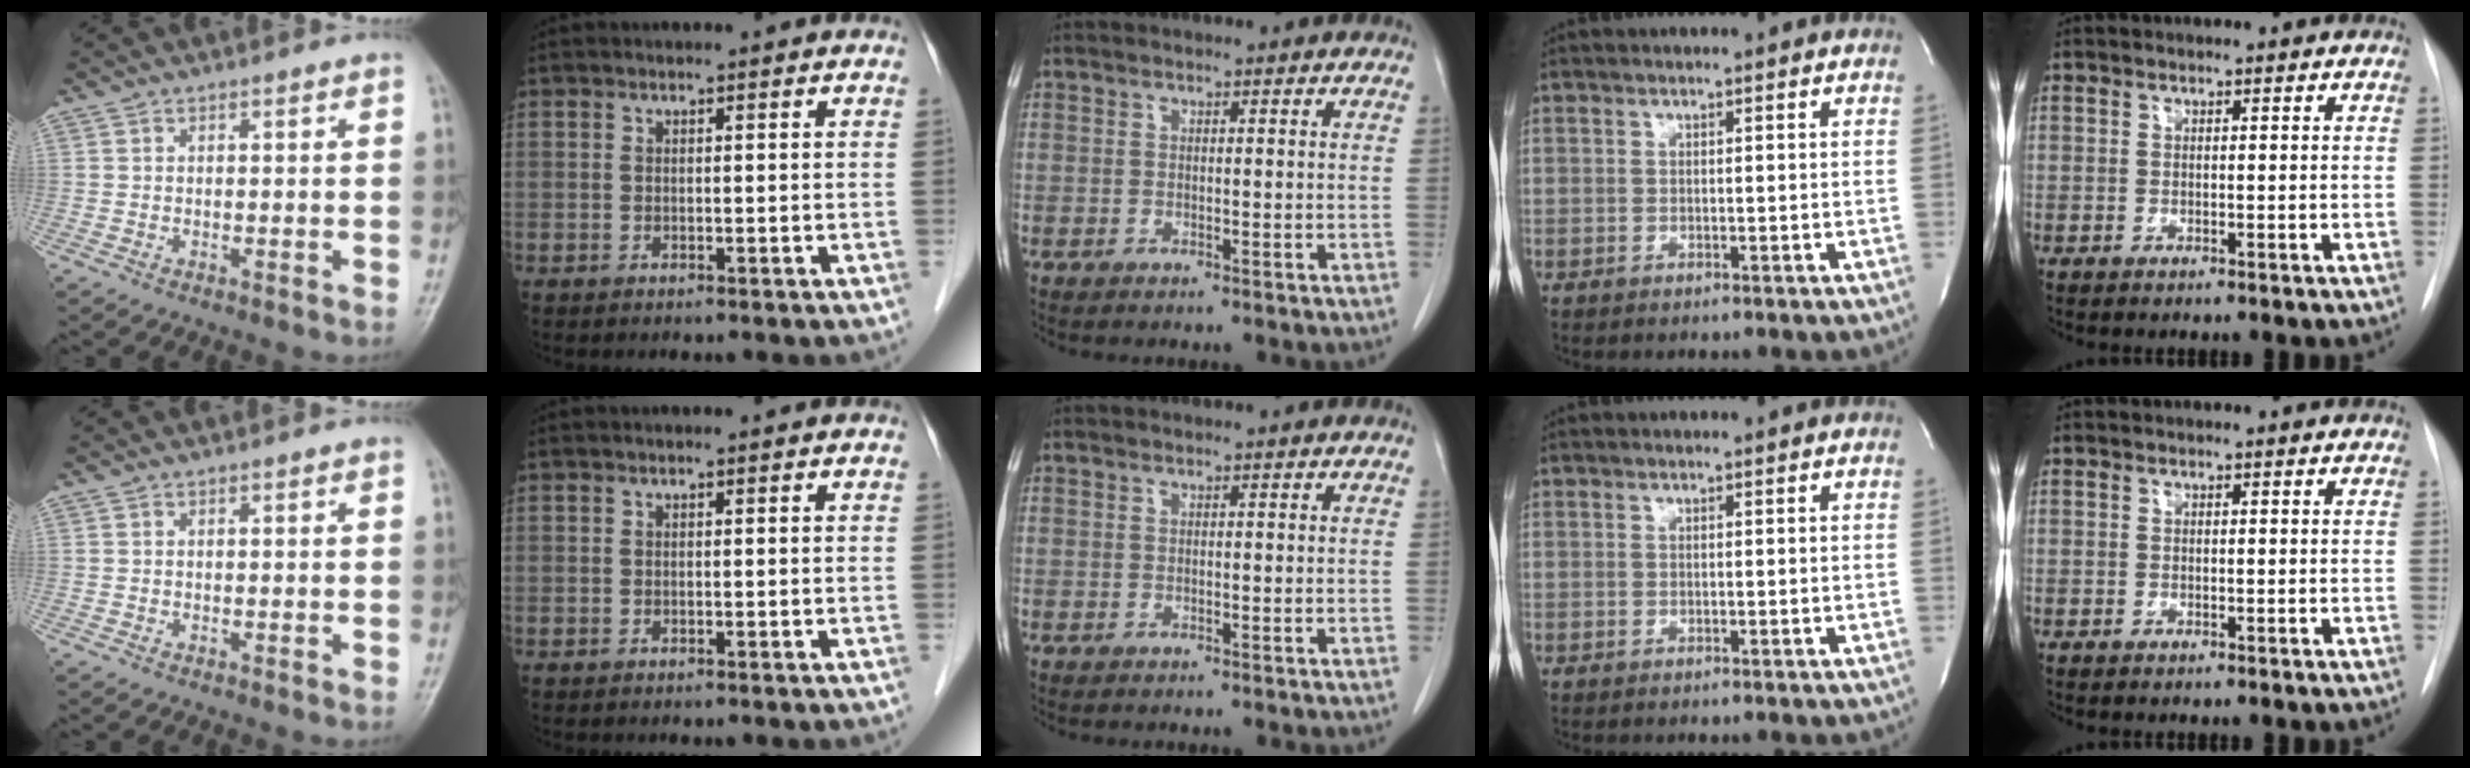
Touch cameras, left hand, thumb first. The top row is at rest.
{}